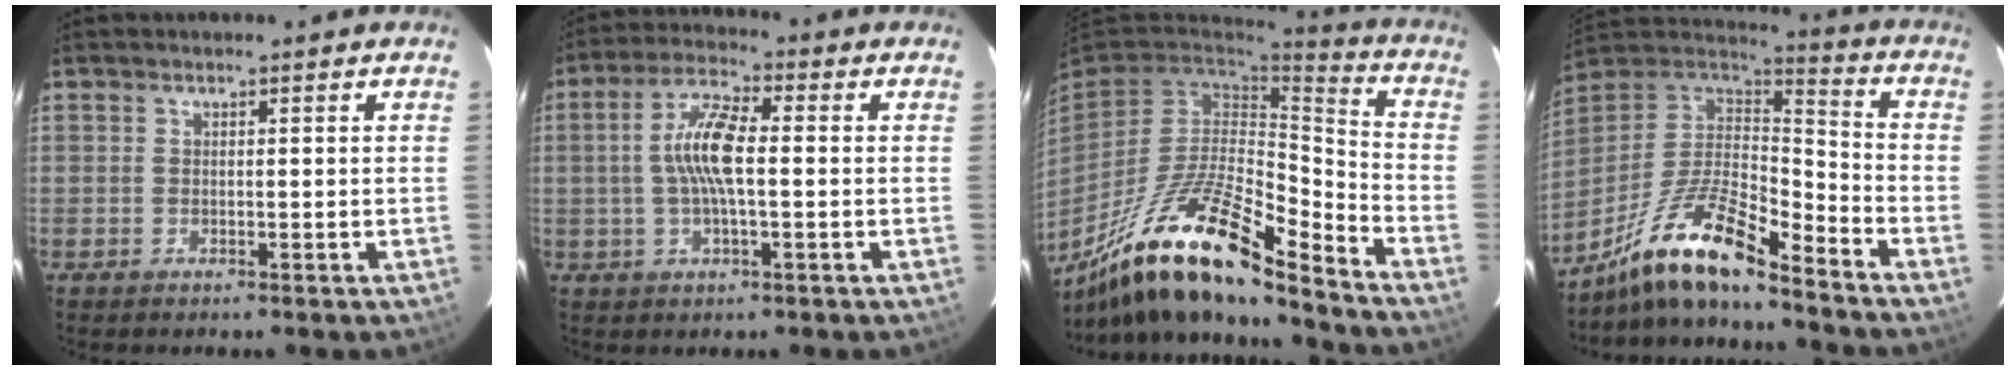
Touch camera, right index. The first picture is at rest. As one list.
[{"total": 8.8, "force": [-0.1, 2.4, 8.5], "torque": [-0.168, 0.012, -0.002]}, {"total": 22.1, "force": [-15.3, 4.8, 15.3], "torque": [-0.285, -0.030, -0.277]}, {"total": 16.2, "force": [-12.5, 3.0, 10.0], "torque": [-0.203, -0.008, -0.241]}]